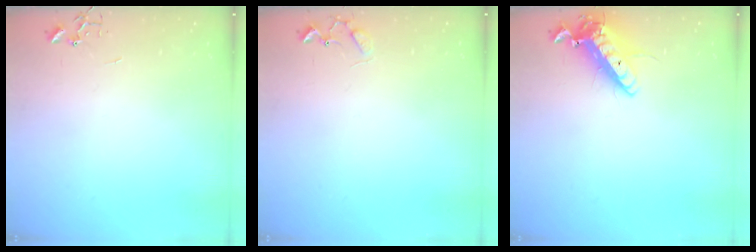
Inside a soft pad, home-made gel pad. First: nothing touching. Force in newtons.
{"total": 6.2, "press": 6.2, "slide": 0.4}
{"total": 14.3, "press": 14.0, "slide": 2.8}